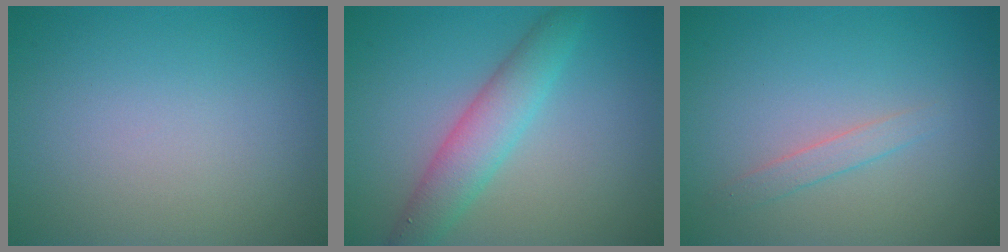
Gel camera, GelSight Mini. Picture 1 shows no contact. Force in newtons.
{"total": 4.1, "press": 4.1, "slide": 0.0}
{"total": 1.3, "press": 1.3, "slide": 0.0}